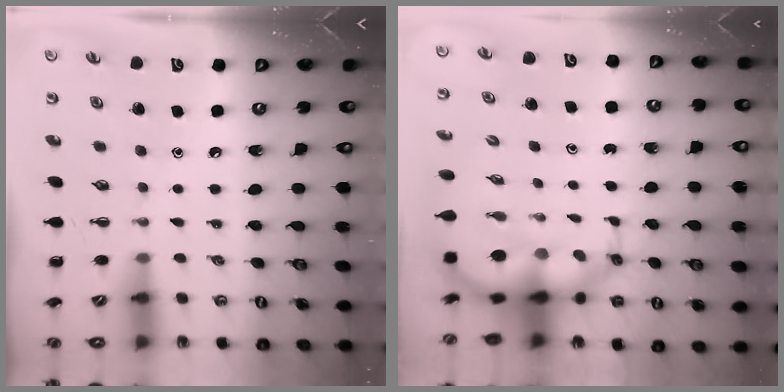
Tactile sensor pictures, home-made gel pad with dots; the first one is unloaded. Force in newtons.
{"total": 9.4, "press": 9.0, "slide": 2.6}